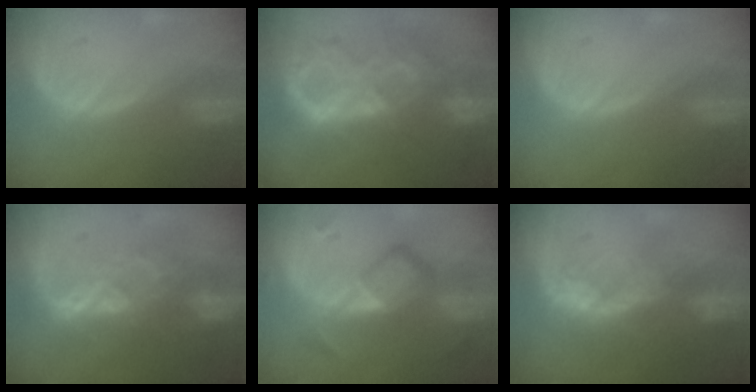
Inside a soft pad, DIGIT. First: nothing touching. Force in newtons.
{"total": 10.6, "press": 9.0, "slide": 5.7}
{"total": 0.0}
{"total": 6.9, "press": 6.7, "slide": 1.7}
{"total": 6.7, "press": 5.8, "slide": 3.3}
{"total": 6.4, "press": 6.1, "slide": 2.0}